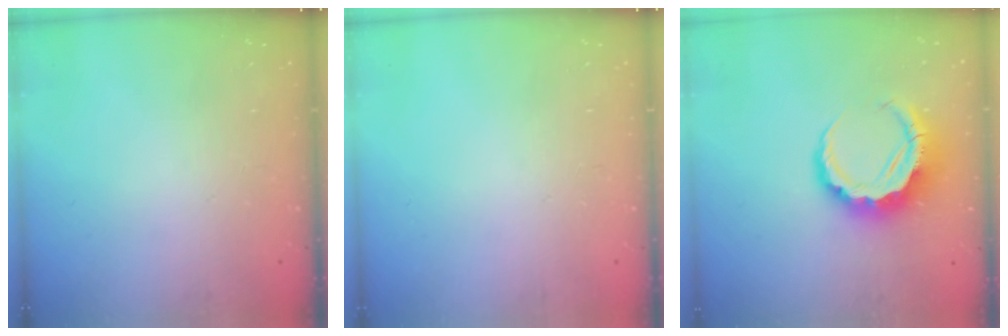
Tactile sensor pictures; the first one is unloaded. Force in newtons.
{"total": 0.0}
{"total": 9.5, "press": 9.3, "slide": 1.7}